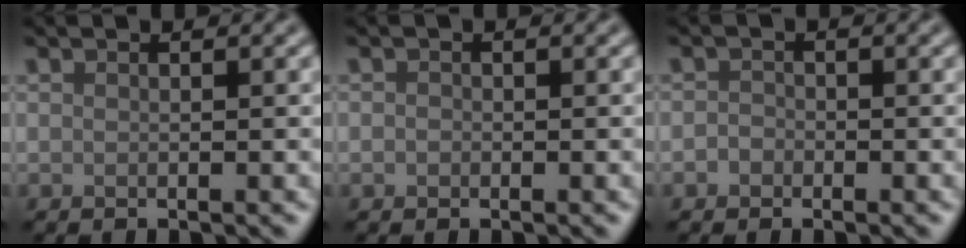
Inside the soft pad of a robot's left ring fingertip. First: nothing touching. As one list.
[{"total": 0.6, "force": [-0.2, 0.5, 0.1], "torque": [-0.001, -0.004, -0.005]}, {"total": 1.0, "force": [-0.5, 0.8, 0.2], "torque": [0.000, -0.002, -0.013]}]